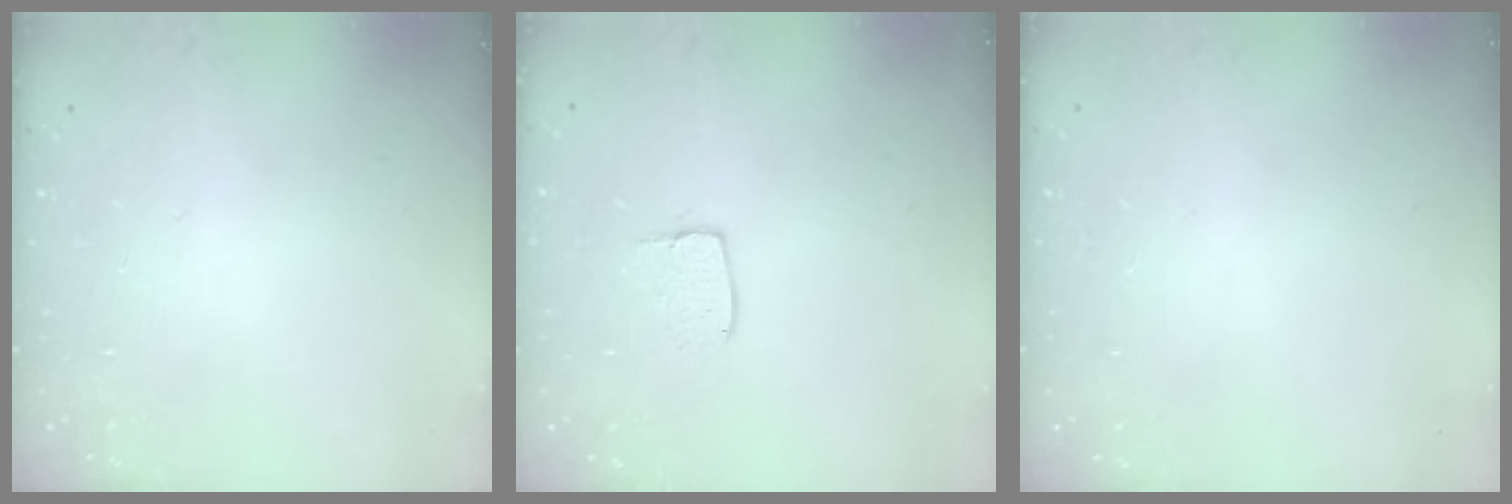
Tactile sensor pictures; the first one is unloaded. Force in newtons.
{"total": 5.6, "press": 5.6, "slide": 0.3}
{"total": 0.0}